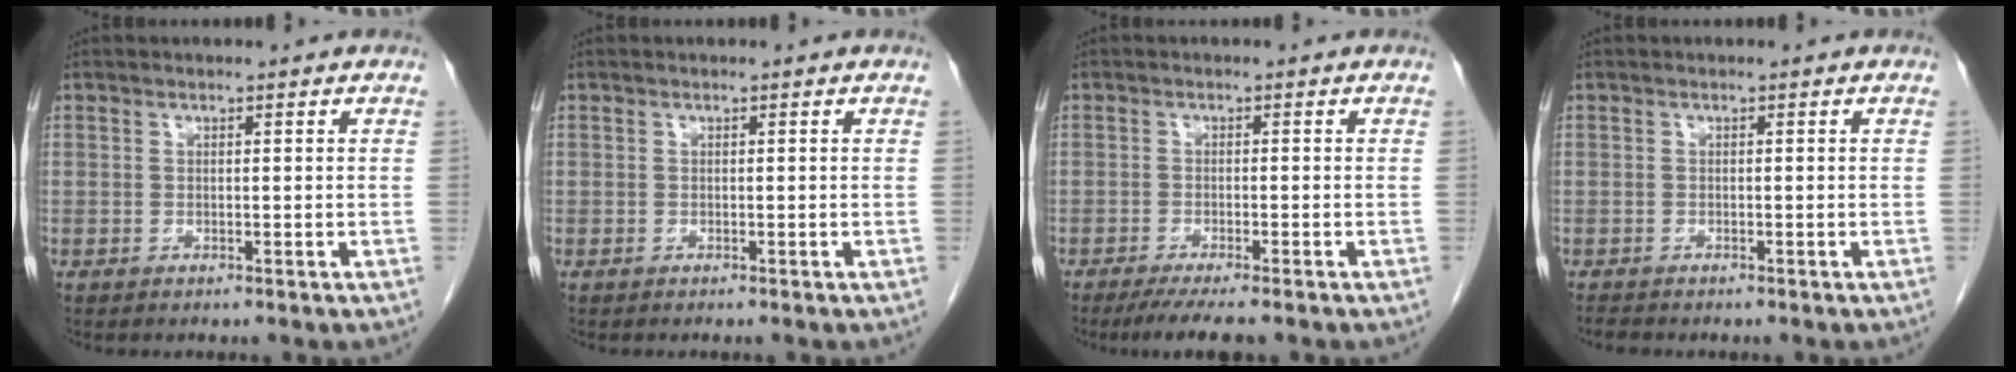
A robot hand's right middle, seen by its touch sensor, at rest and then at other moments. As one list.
[{"total": 0.0}, {"total": 6.1, "force": [-4.8, 0.1, 3.7], "torque": [-0.047, -0.013, -0.076]}, {"total": 0.8, "force": [-0.8, 0.0, 0.1], "torque": [-0.010, -0.003, -0.014]}]